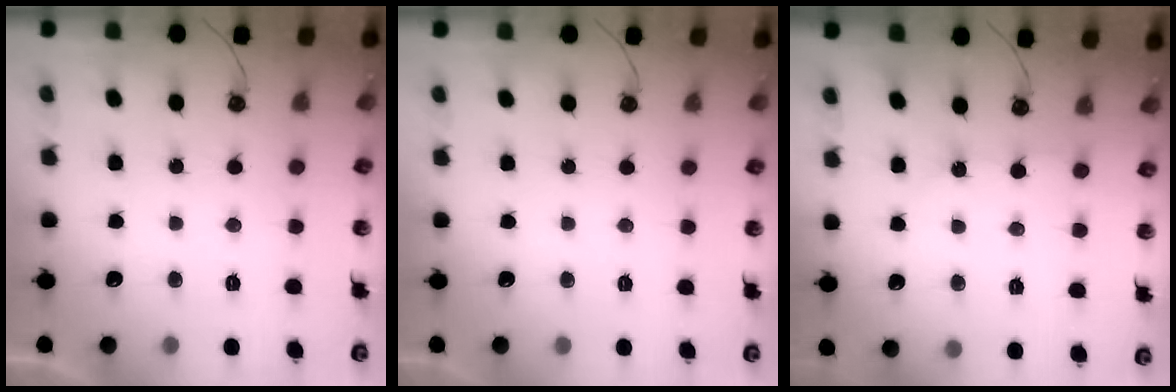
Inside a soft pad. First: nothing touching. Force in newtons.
{"total": 0.0}
{"total": 3.1, "press": 3.1, "slide": 0.4}